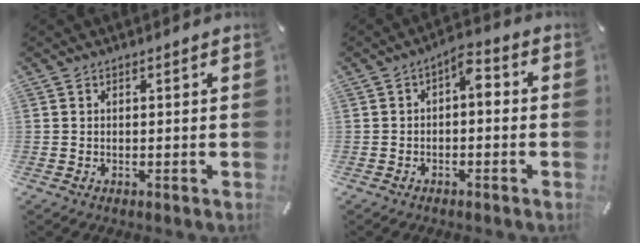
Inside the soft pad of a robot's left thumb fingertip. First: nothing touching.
{"total": 4.7, "force": [-0.5, 2.6, 3.8], "torque": [-0.051, 0.007, -0.020]}